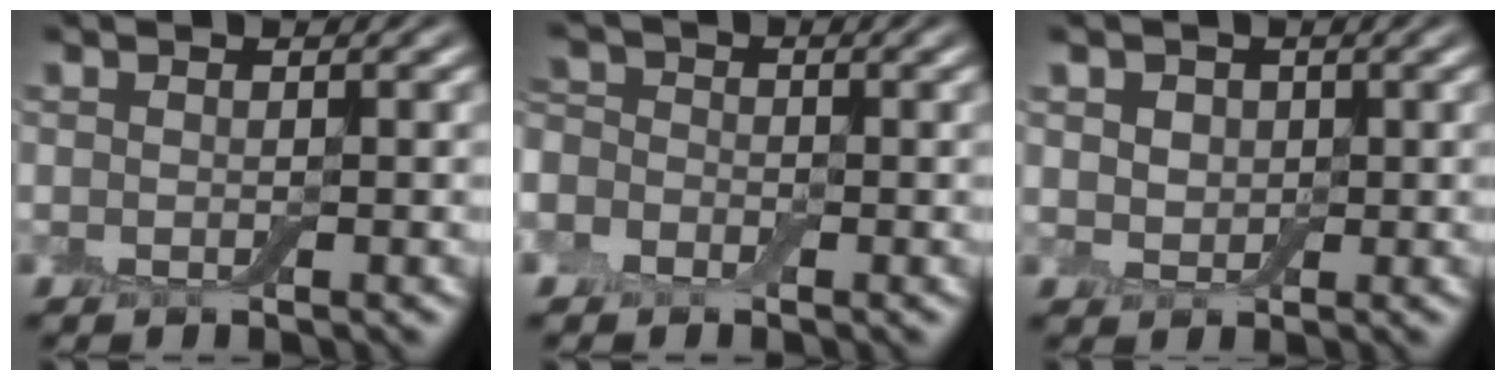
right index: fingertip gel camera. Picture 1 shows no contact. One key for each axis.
{"total": 3.5, "fx": -1.2, "fy": 3.0, "fz": 1.5, "tx": -0.016, "ty": 0.014, "tz": -0.045}
{"total": 3.0, "fx": 1.2, "fy": 2.3, "fz": 1.4, "tx": -0.030, "ty": 0.011, "tz": 0.011}